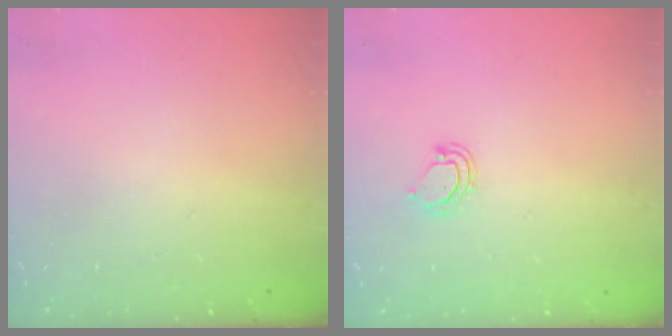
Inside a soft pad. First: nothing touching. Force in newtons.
{"total": 4.4, "press": 4.4, "slide": 0.2}